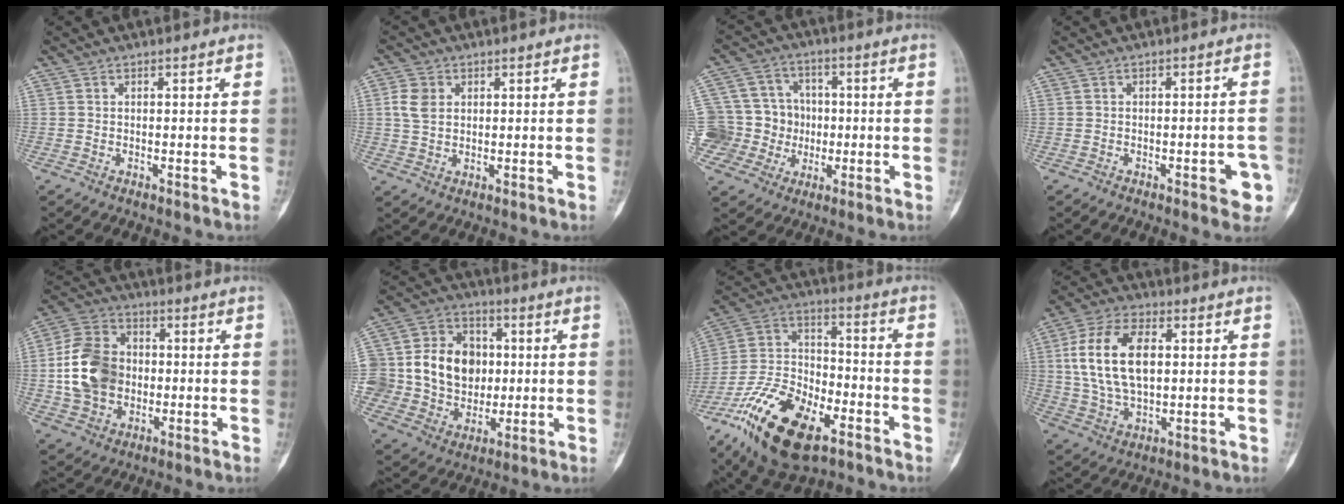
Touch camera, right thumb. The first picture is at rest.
{"total": 4.9, "force": [1.2, 3.7, 2.9], "torque": [-0.047, 0.001, 0.022]}
{"total": 16.2, "force": [-1.4, 14.6, 6.9], "torque": [-0.111, 0.033, -0.014]}
{"total": 4.8, "force": [-2.1, 2.0, 3.8], "torque": [-0.026, 0.018, -0.021]}
{"total": 14.8, "force": [-0.5, 11.5, 9.3], "torque": [-0.153, 0.018, -0.010]}
{"total": 20.8, "force": [1.3, 17.5, 11.1], "torque": [-0.176, 0.038, 0.042]}
{"total": 21.4, "force": [-11.7, 10.4, 14.5], "torque": [-0.271, 0.051, -0.214]}
{"total": 16.1, "force": [2.5, 9.4, 12.8], "torque": [-0.233, 0.007, 0.048]}